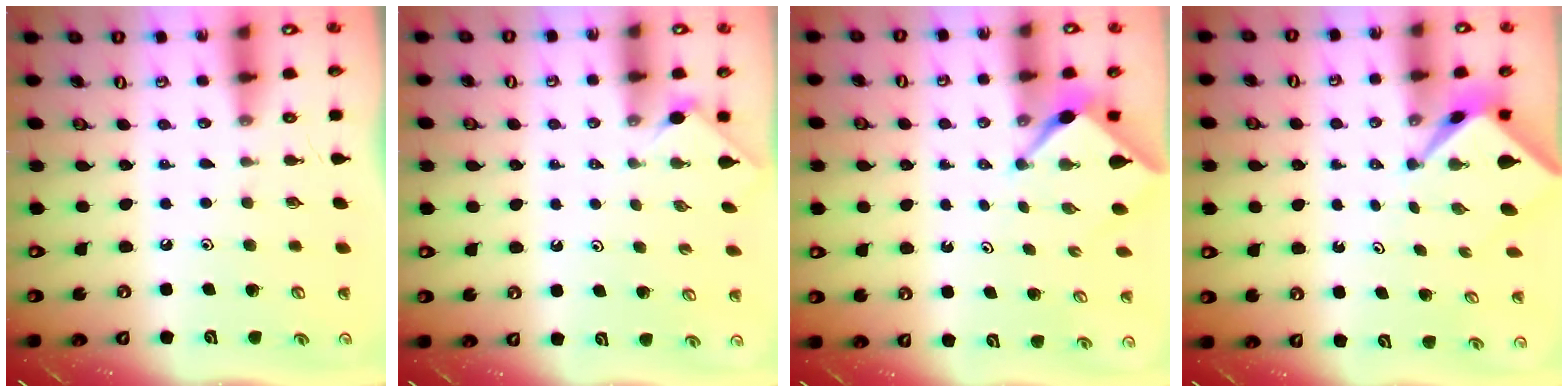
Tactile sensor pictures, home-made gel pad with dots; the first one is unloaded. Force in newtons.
{"total": 1.7, "press": 1.7, "slide": 0.4}
{"total": 2.2, "press": 2.2, "slide": 0.3}
{"total": 2.4, "press": 2.4, "slide": 0.2}